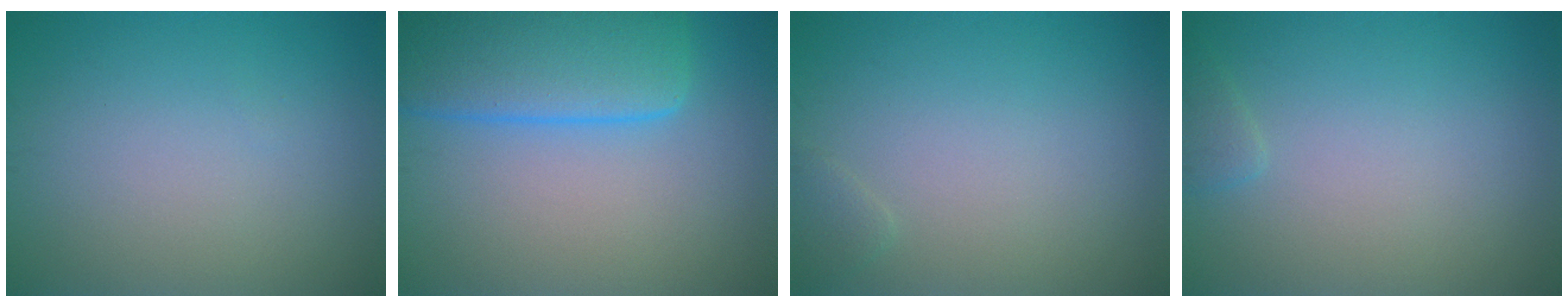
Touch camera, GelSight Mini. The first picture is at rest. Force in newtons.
{"total": 8.5, "press": 8.5, "slide": 0.7}
{"total": 0.8, "press": 0.8, "slide": 0.0}
{"total": 0.9, "press": 0.9, "slide": 0.1}